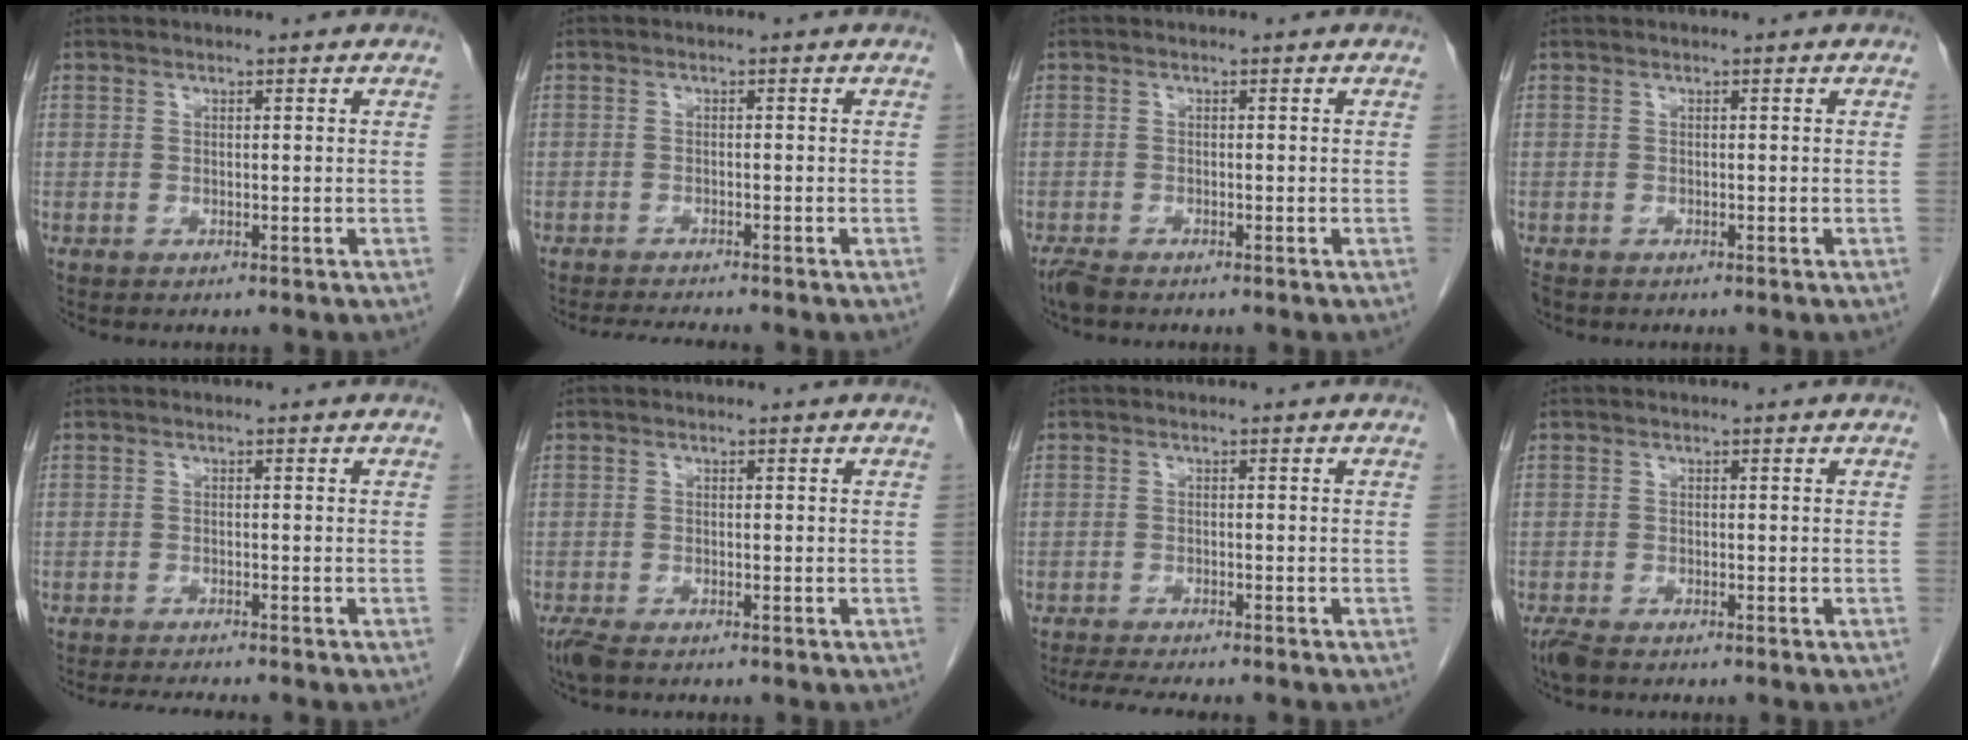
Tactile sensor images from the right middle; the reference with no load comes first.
{"total": 3.8, "force": [-3.5, -0.5, 1.3], "torque": [-0.020, -0.015, -0.056]}
{"total": 2.3, "force": [-1.9, 0.6, 1.2], "torque": [-0.031, -0.008, -0.035]}
{"total": 1.6, "force": [-1.2, 0.8, 0.6], "torque": [-0.016, -0.004, -0.019]}
{"total": 3.9, "force": [-3.6, -0.3, 1.4], "torque": [-0.020, -0.014, -0.056]}
{"total": 2.9, "force": [-2.2, 0.9, 1.7], "torque": [-0.042, -0.010, -0.039]}
{"total": 6.7, "force": [-5.8, 0.7, 3.2], "torque": [-0.046, -0.012, -0.088]}
{"total": 2.7, "force": [-2.1, 0.8, 1.5], "torque": [-0.037, -0.009, -0.038]}